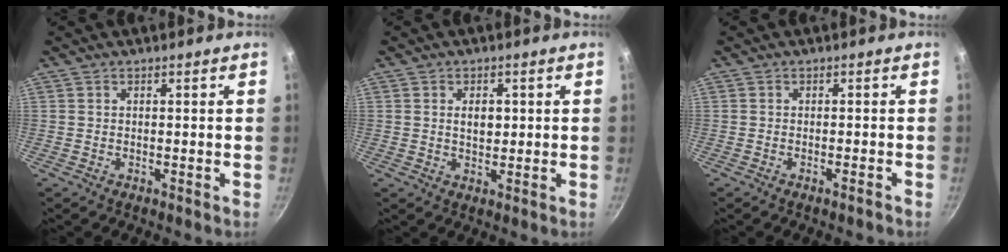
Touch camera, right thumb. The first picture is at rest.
{"total": 3.7, "force": [0.6, 2.4, 2.7], "torque": [-0.029, -0.002, 0.010]}
{"total": 1.3, "force": [-1.0, -0.1, 0.8], "torque": [-0.020, 0.007, -0.015]}